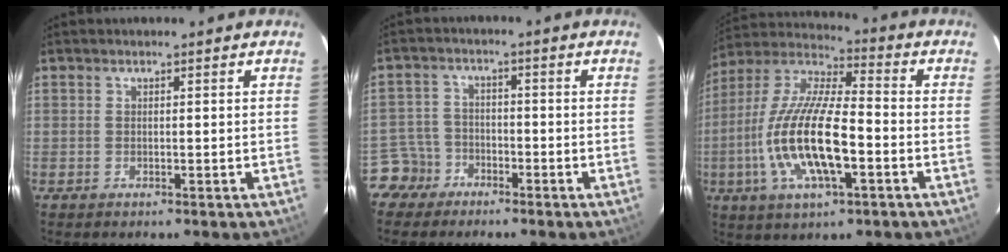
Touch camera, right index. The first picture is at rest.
{"total": 5.1, "force": [-3.5, 3.7, -0.4], "torque": [-0.002, 0.022, -0.071]}
{"total": 18.3, "force": [-4.9, 5.7, 16.7], "torque": [-0.337, -0.010, -0.096]}